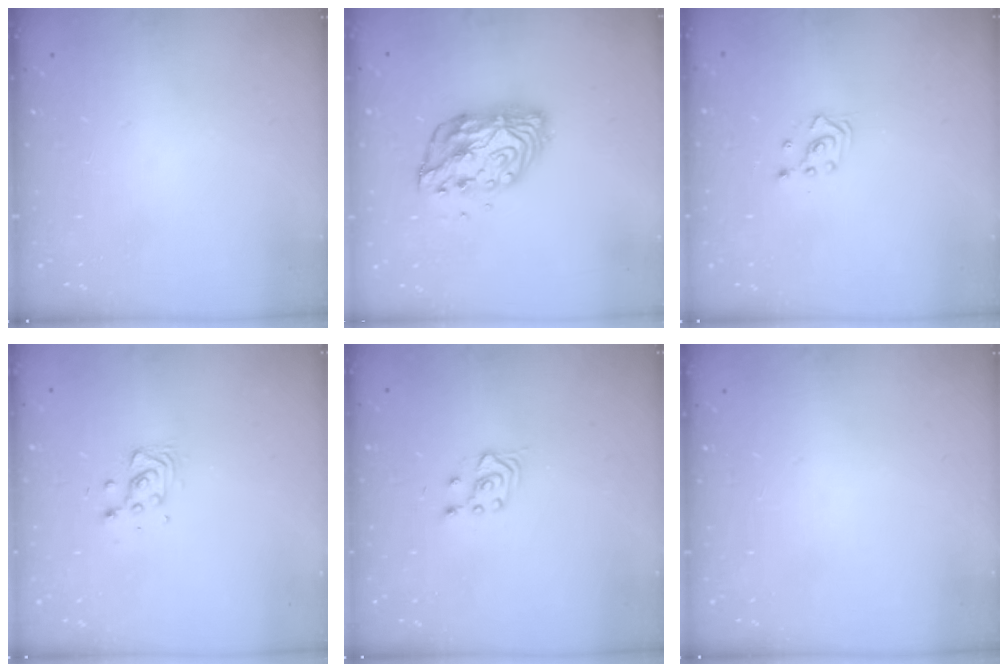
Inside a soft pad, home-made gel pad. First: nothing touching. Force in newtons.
{"total": 13.2, "press": 13.2, "slide": 0.9}
{"total": 2.3, "press": 2.3, "slide": 0.3}
{"total": 7.3, "press": 7.1, "slide": 2.0}
{"total": 3.2, "press": 2.9, "slide": 1.4}
{"total": 0.0}